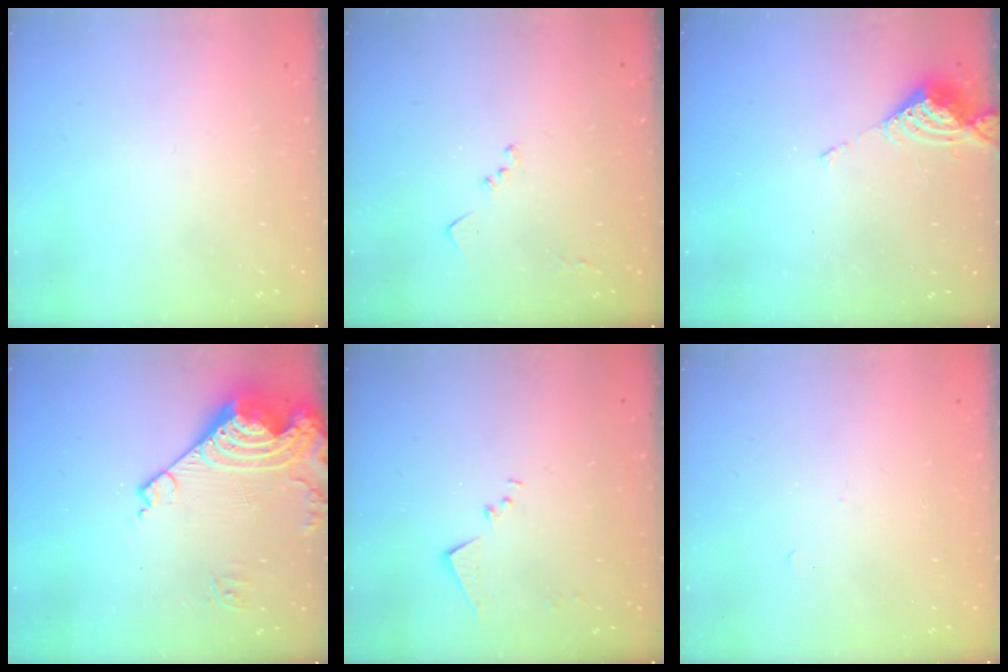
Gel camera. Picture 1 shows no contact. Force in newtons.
{"total": 7.5, "press": 7.4, "slide": 1.0}
{"total": 5.7, "press": 5.7, "slide": 0.6}
{"total": 16.1, "press": 16.0, "slide": 1.9}
{"total": 7.4, "press": 7.4, "slide": 0.4}
{"total": 3.6, "press": 3.6, "slide": 0.4}